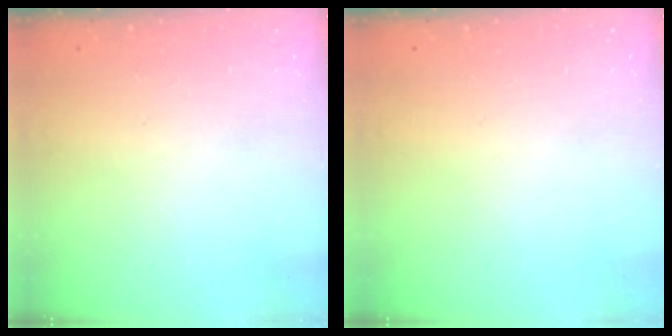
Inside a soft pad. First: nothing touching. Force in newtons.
{"total": 0.0}